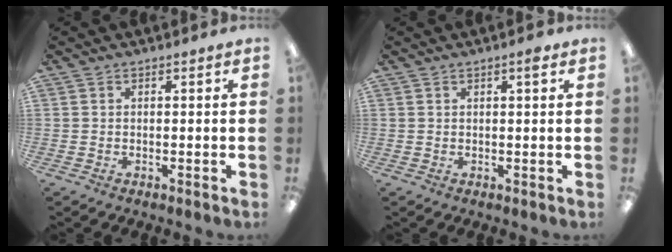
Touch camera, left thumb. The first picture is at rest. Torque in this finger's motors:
{"motor_torque": [-0.21, 0.08, -0.15, 0.05, 0.03]}